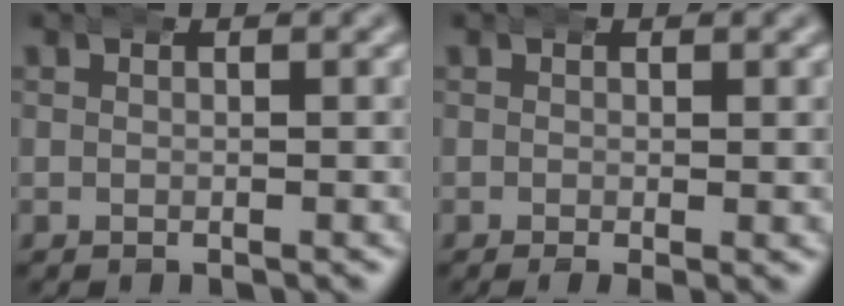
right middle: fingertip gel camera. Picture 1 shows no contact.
{"total": 1.0, "force": [-0.3, 0.1, 0.9], "torque": [-0.012, -0.002, -0.004]}